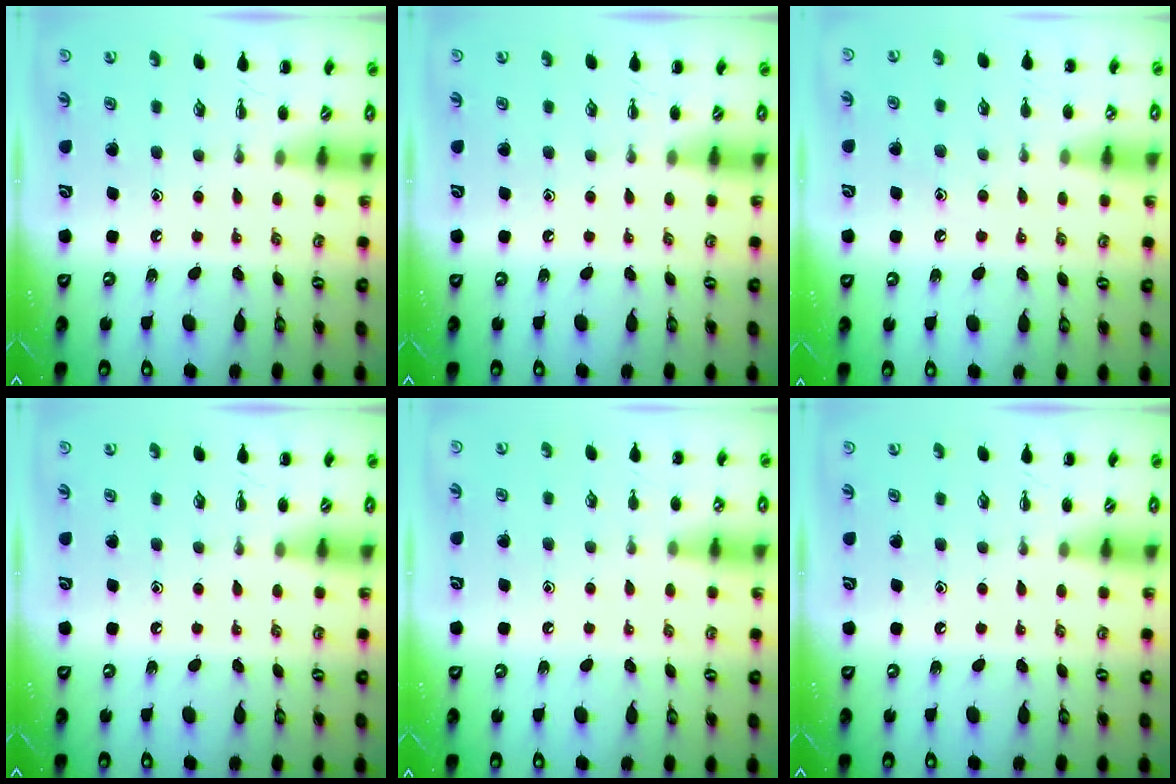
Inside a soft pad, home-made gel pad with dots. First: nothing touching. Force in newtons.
{"total": 0.0}
{"total": 6.7, "press": 6.4, "slide": 1.8}
{"total": 0.0}
{"total": 6.2, "press": 5.9, "slide": 2.1}
{"total": 0.0}